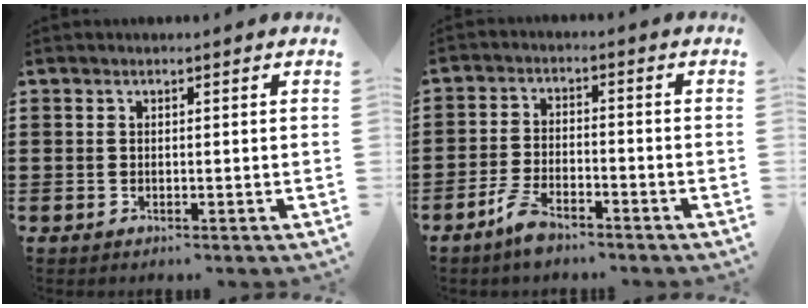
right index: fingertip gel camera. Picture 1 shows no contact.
{"total": 4.6, "force": [-3.6, 1.5, 2.4], "torque": [-0.060, 0.005, -0.073]}